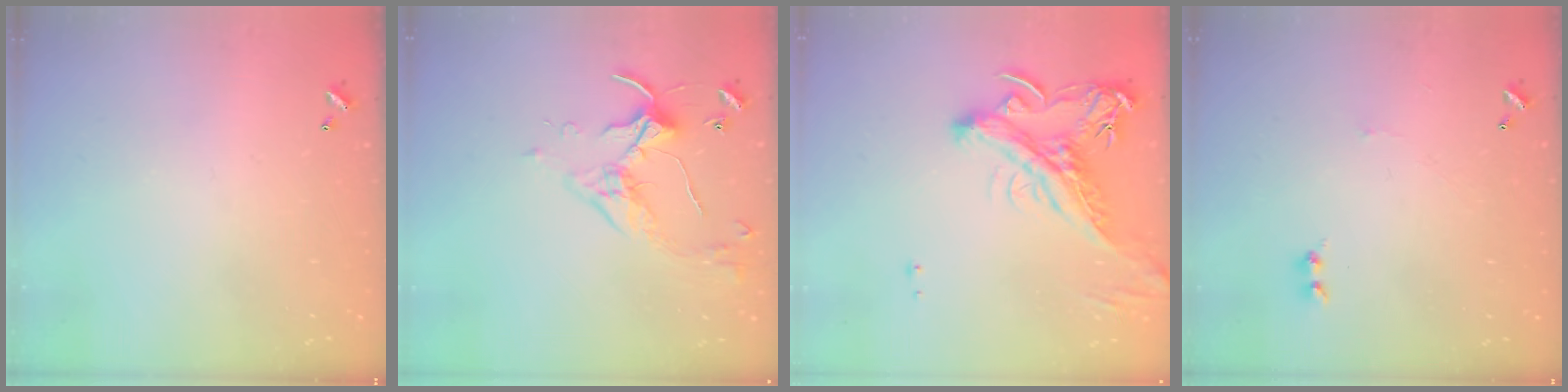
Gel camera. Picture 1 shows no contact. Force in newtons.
{"total": 3.9, "press": 3.9, "slide": 0.1}
{"total": 4.2, "press": 3.8, "slide": 1.6}
{"total": 1.5, "press": 1.4, "slide": 0.6}